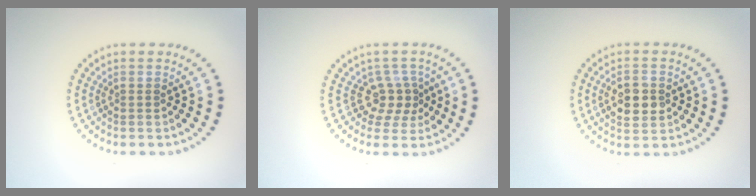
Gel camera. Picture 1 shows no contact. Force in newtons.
{"total": 2.6, "press": 1.8, "slide": 1.8}
{"total": 3.5, "press": 3.5, "slide": 0.2}